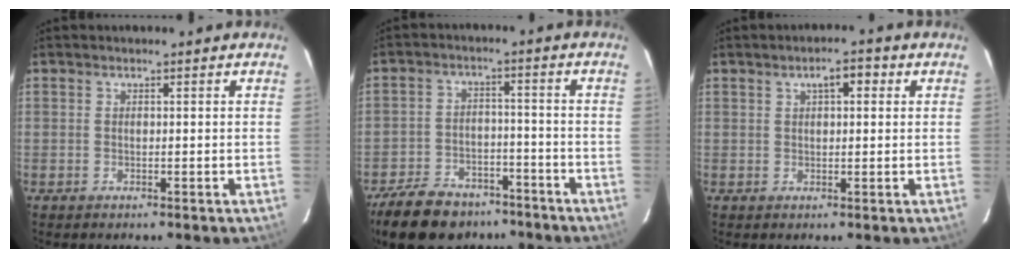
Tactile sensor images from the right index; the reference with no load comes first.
{"total": 15.6, "force": [-11.9, 8.1, 6.1], "torque": [-0.154, 0.013, -0.175]}
{"total": 3.5, "force": [1.4, 1.5, 2.8], "torque": [-0.044, 0.014, 0.021]}